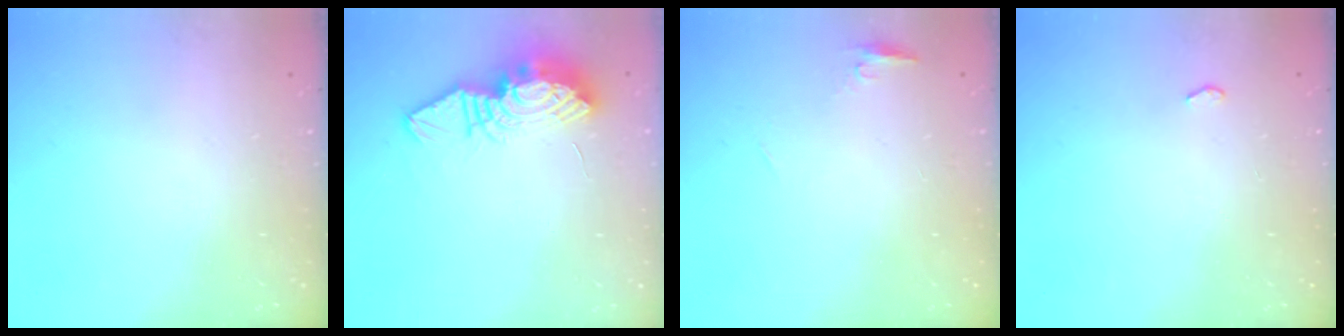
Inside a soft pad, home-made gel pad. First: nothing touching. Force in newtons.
{"total": 13.1, "press": 13.0, "slide": 1.3}
{"total": 4.3, "press": 4.2, "slide": 1.2}
{"total": 2.2, "press": 2.2, "slide": 0.3}